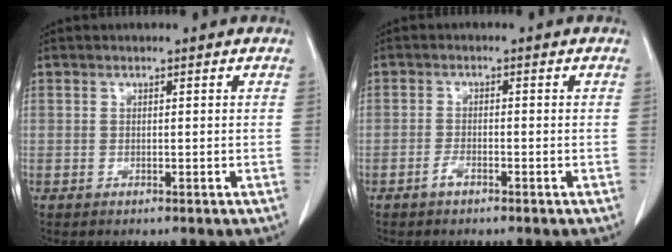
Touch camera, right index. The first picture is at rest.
{"total": 1.6, "force": [-1.1, 0.5, 1.0], "torque": [-0.019, 0.001, -0.020]}